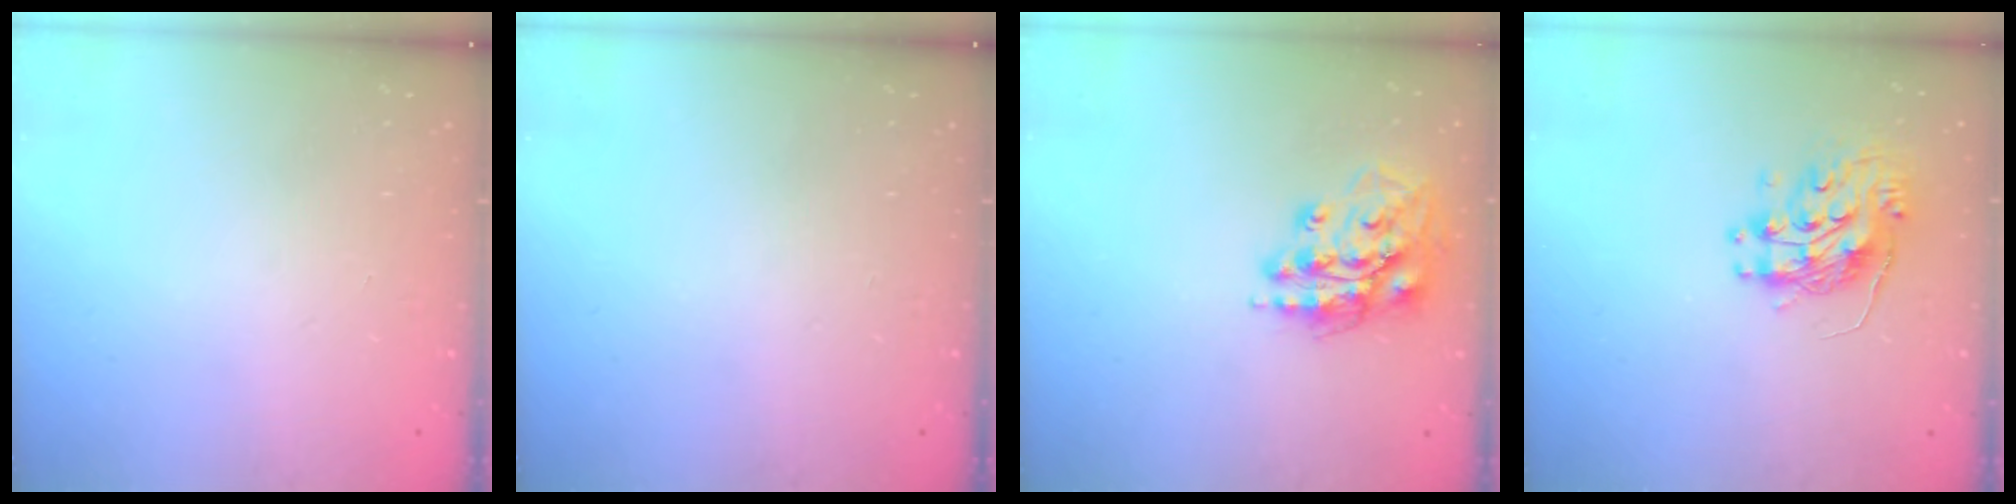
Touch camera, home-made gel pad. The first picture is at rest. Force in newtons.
{"total": 0.0}
{"total": 15.4, "press": 15.3, "slide": 1.9}
{"total": 10.7, "press": 10.6, "slide": 1.2}